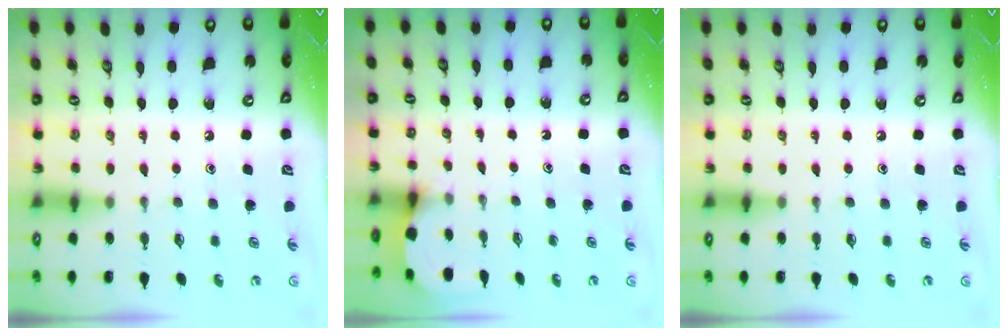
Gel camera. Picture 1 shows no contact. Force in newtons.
{"total": 3.0, "press": 3.0, "slide": 0.4}
{"total": 0.0}